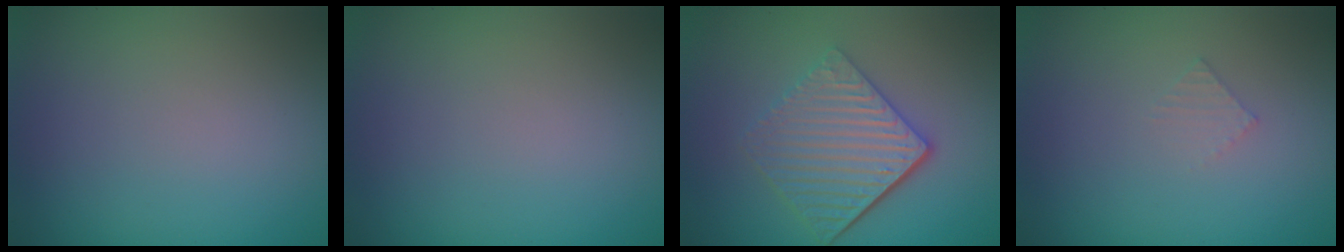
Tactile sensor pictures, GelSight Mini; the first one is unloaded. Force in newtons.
{"total": 0.0}
{"total": 5.7, "press": 4.0, "slide": 4.0}
{"total": 0.8, "press": 0.8, "slide": 0.1}